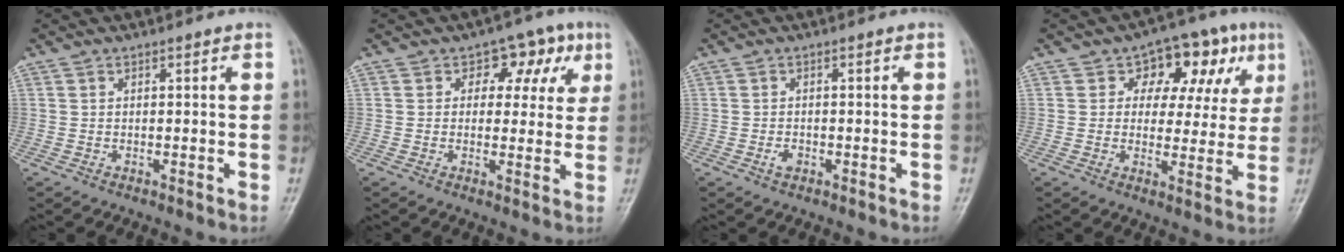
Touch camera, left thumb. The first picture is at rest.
{"total": 7.6, "force": [2.7, 5.5, 4.5], "torque": [-0.004, 0.000, 0.026]}
{"total": 1.5, "force": [-0.6, 1.0, 1.0], "torque": [-0.017, 0.002, -0.013]}
{"total": 12.3, "force": [4.6, 8.3, 7.8], "torque": [-0.041, 0.004, 0.057]}